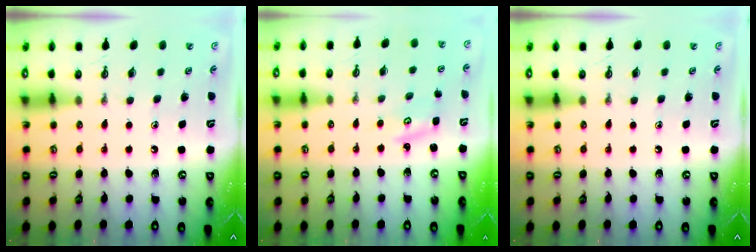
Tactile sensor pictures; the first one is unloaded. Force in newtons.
{"total": 2.5, "press": 2.5, "slide": 0.4}
{"total": 0.0}